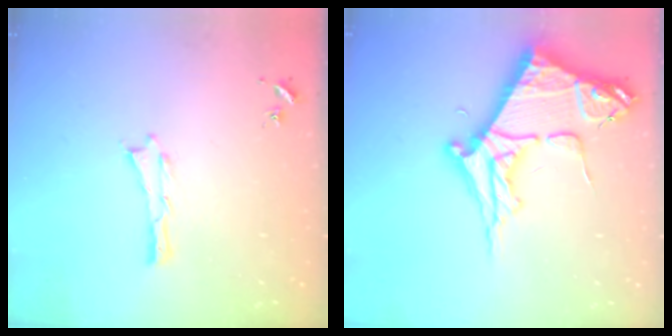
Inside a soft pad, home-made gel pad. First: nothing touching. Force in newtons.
{"total": 8.8, "press": 8.7, "slide": 0.9}